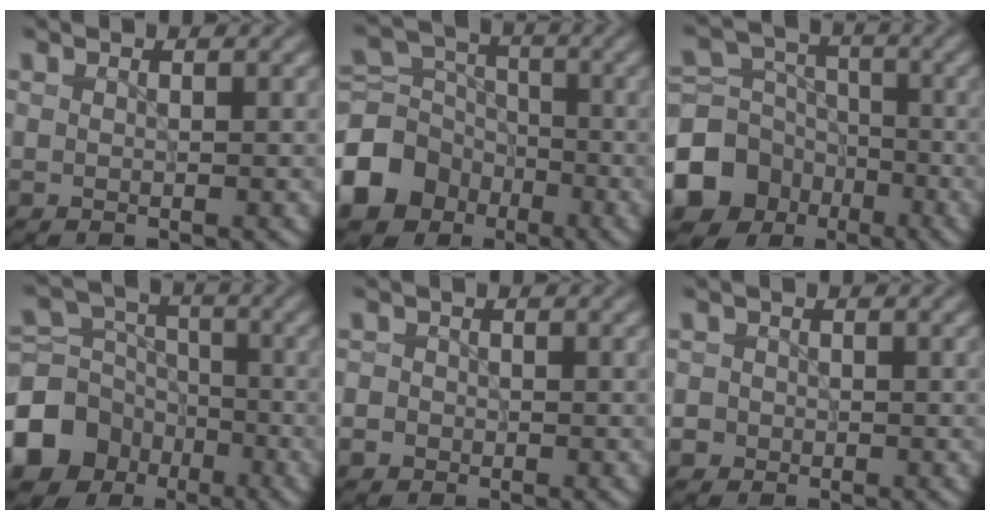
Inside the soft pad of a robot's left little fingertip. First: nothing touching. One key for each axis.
{"total": 9.2, "fx": -4.6, "fy": 7.3, "fz": 3.4, "tx": -0.091, "ty": -0.003, "tz": -0.103}
{"total": 12.8, "fx": -6.2, "fy": 10.5, "fz": 3.8, "tx": -0.102, "ty": -0.041, "tz": -0.127}
{"total": 11.4, "fx": -5.7, "fy": 9.2, "fz": 3.6, "tx": -0.107, "ty": -0.020, "tz": -0.115}
{"total": 1.6, "fx": -0.6, "fy": 1.4, "fz": 0.5, "tx": 0.001, "ty": 0.002, "tz": -0.012}
{"total": 2.0, "fx": -0.8, "fy": 1.8, "fz": 0.4, "tx": 0.004, "ty": 0.005, "tz": -0.019}